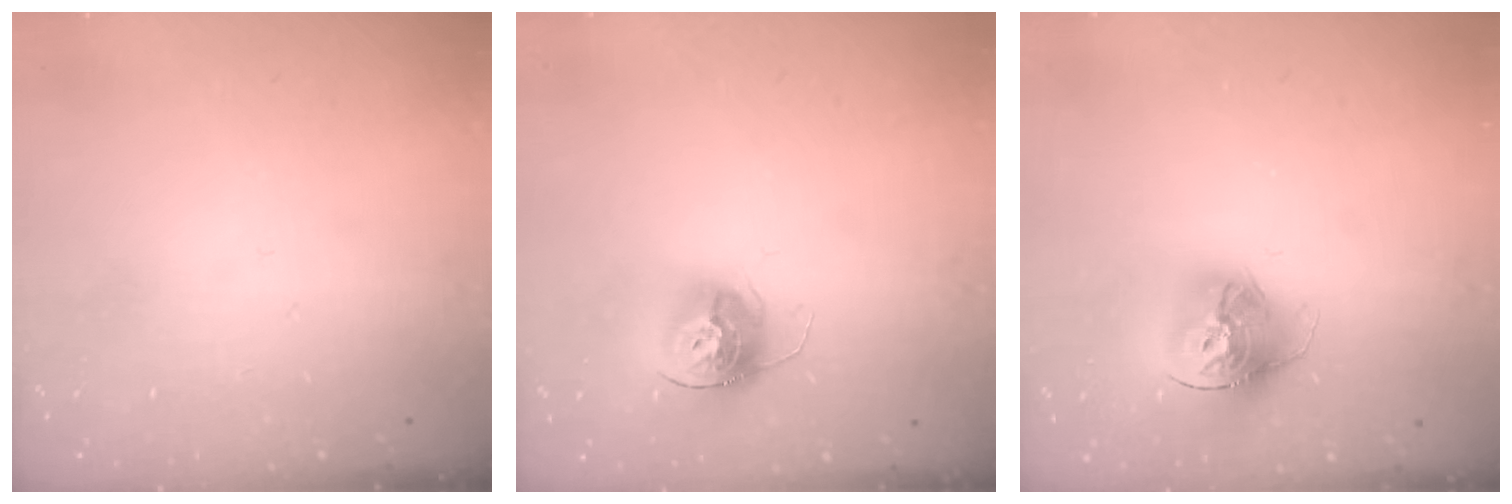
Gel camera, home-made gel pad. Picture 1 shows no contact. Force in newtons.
{"total": 12.8, "press": 12.7, "slide": 1.3}
{"total": 15.9, "press": 15.9, "slide": 1.5}